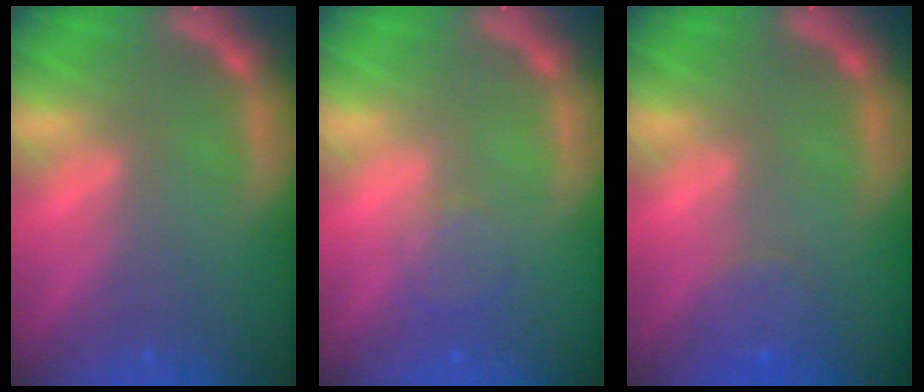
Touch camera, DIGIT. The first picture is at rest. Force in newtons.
{"total": 2.0}
{"total": 2.4}